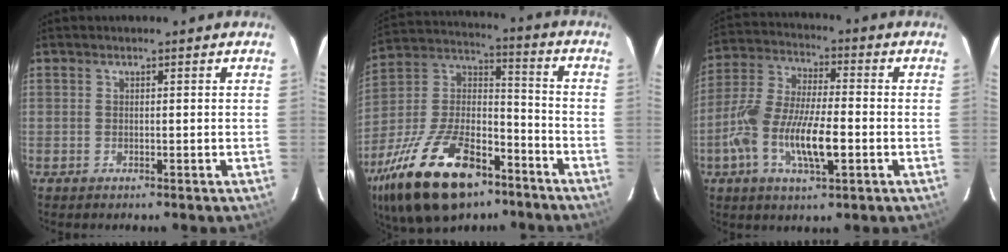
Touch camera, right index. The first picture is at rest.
{"total": 26.5, "force": [-15.9, 12.7, 17.0], "torque": [-0.340, -0.004, -0.264]}
{"total": 14.2, "force": [-4.4, 4.9, 12.6], "torque": [-0.261, -0.005, -0.083]}